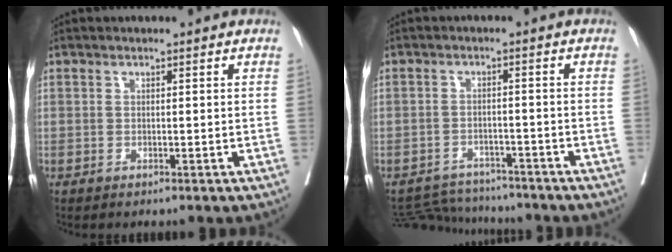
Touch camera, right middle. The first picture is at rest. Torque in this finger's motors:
{"motor_torque": [-0.50, -0.52, -0.06, -0.06]}